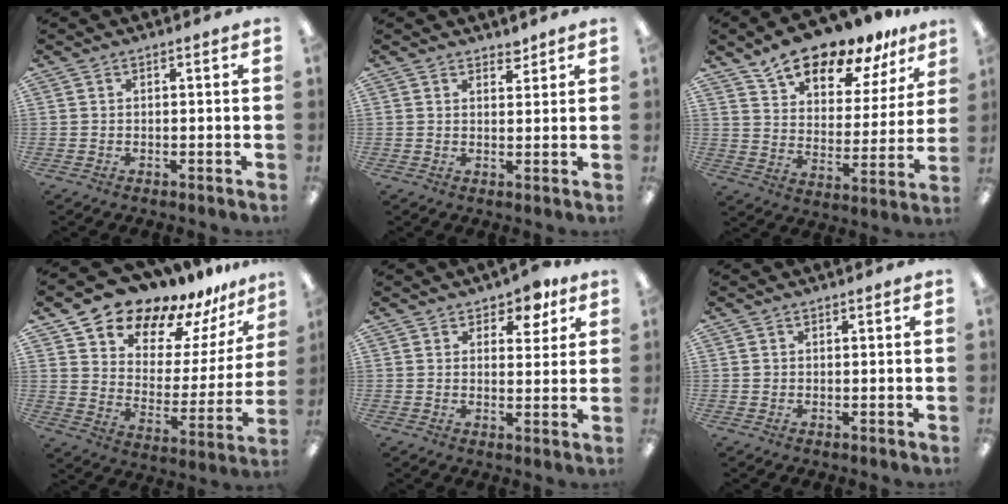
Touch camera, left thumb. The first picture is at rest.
{"total": 2.6, "force": [2.3, 1.0, 0.4], "torque": [0.006, -0.015, 0.041]}
{"total": 15.3, "force": [13.3, 5.1, 5.5], "torque": [-0.099, -0.095, 0.236]}
{"total": 16.1, "force": [14.1, 7.0, 3.4], "torque": [-0.070, -0.120, 0.248]}
{"total": 5.1, "force": [3.7, 3.0, 1.9], "torque": [-0.011, -0.019, 0.060]}
{"total": 0.6, "force": [0.1, 0.6, 0.0], "torque": [0.000, 0.004, 0.001]}